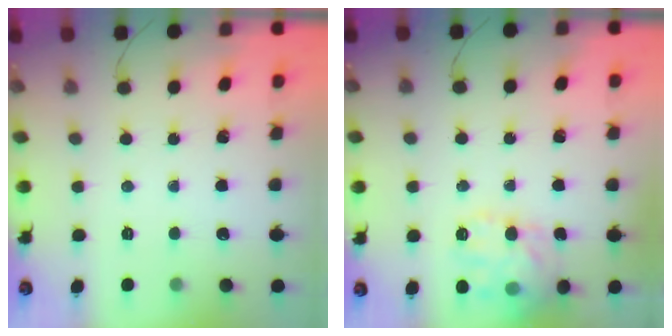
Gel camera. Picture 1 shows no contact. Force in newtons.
{"total": 12.8, "press": 12.8, "slide": 1.1}